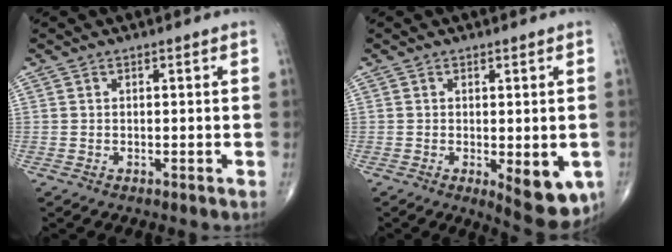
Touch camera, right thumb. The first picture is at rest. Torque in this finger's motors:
{"motor_torque": [1.07, 0.78, 0.38, -0.50, 0.17]}